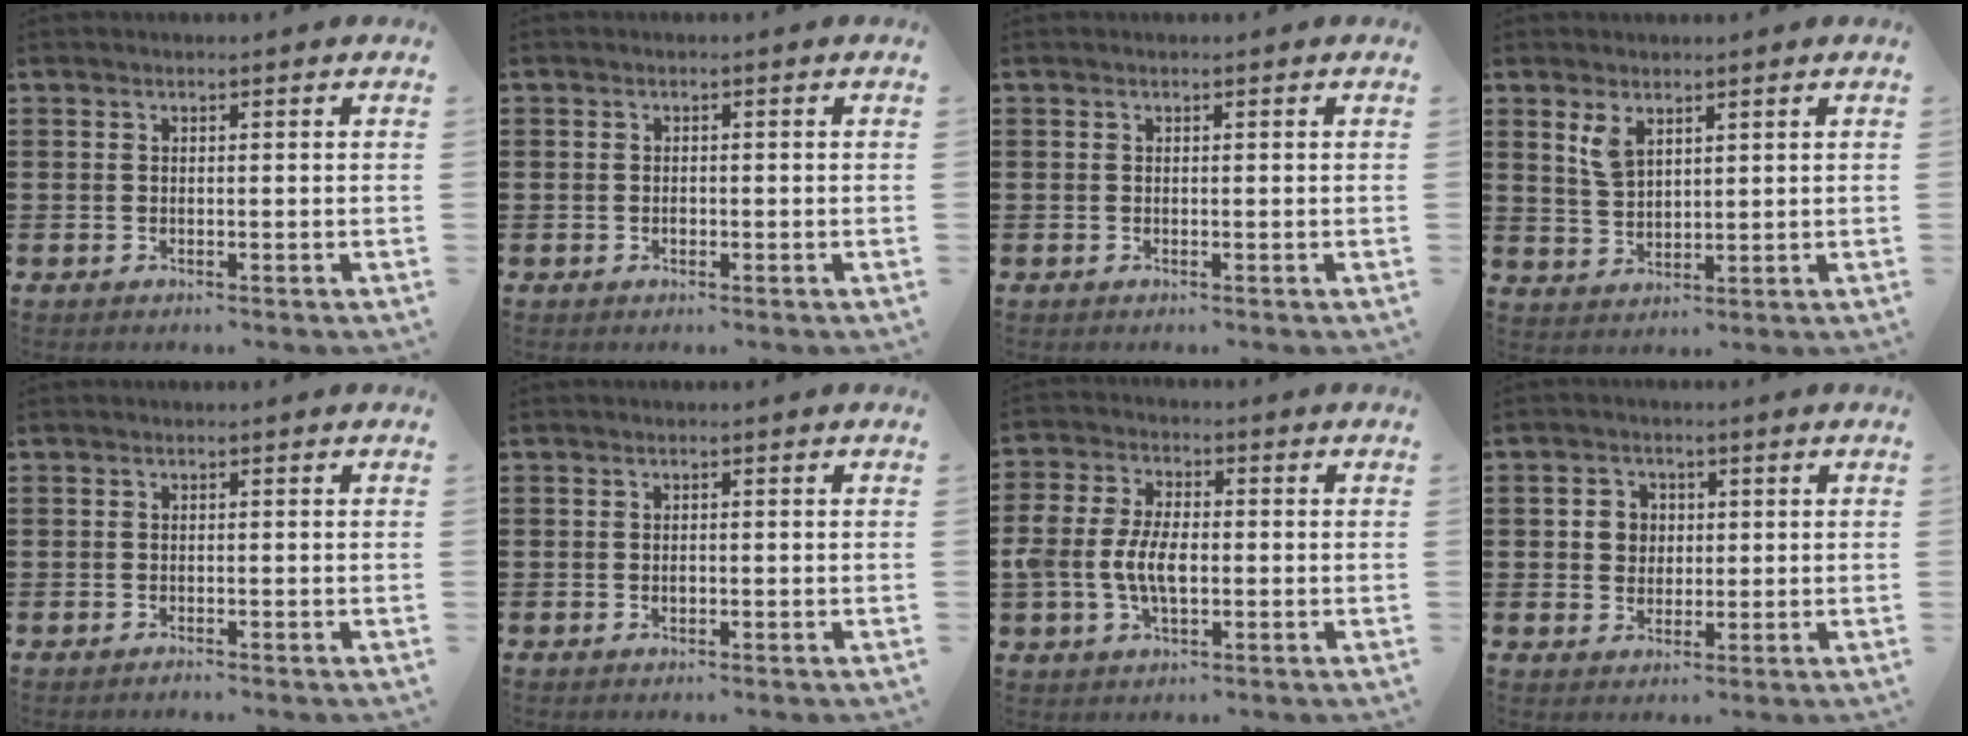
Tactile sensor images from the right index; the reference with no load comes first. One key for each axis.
{"total": 0.9, "fx": -0.3, "fy": 0.7, "fz": 0.4, "tx": -0.009, "ty": 0.000, "tz": -0.005}
{"total": 0.0}
{"total": 3.7, "fx": 2.3, "fy": 2.0, "fz": 2.2, "tx": -0.051, "ty": 0.005, "tz": 0.042}
{"total": 0.6, "fx": -0.6, "fy": -0.1, "fz": 0.1, "tx": -0.003, "ty": -0.003, "tz": -0.013}
{"total": 0.7, "fx": -0.1, "fy": 0.4, "fz": 0.6, "tx": -0.013, "ty": -0.001, "tz": -0.002}
{"total": 6.8, "fx": -1.1, "fy": 3.9, "fz": 5.4, "tx": -0.133, "ty": -0.002, "tz": -0.028}
{"total": 3.2, "fx": 0.5, "fy": 3.0, "fz": 1.0, "tx": -0.031, "ty": 0.011, "tz": 0.005}